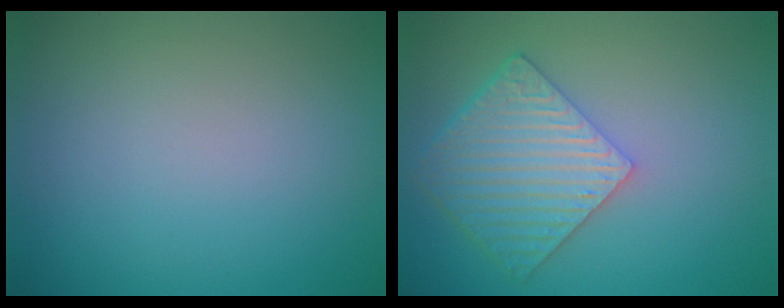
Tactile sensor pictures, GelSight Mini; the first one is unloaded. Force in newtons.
{"total": 6.1, "press": 4.5, "slide": 4.1}